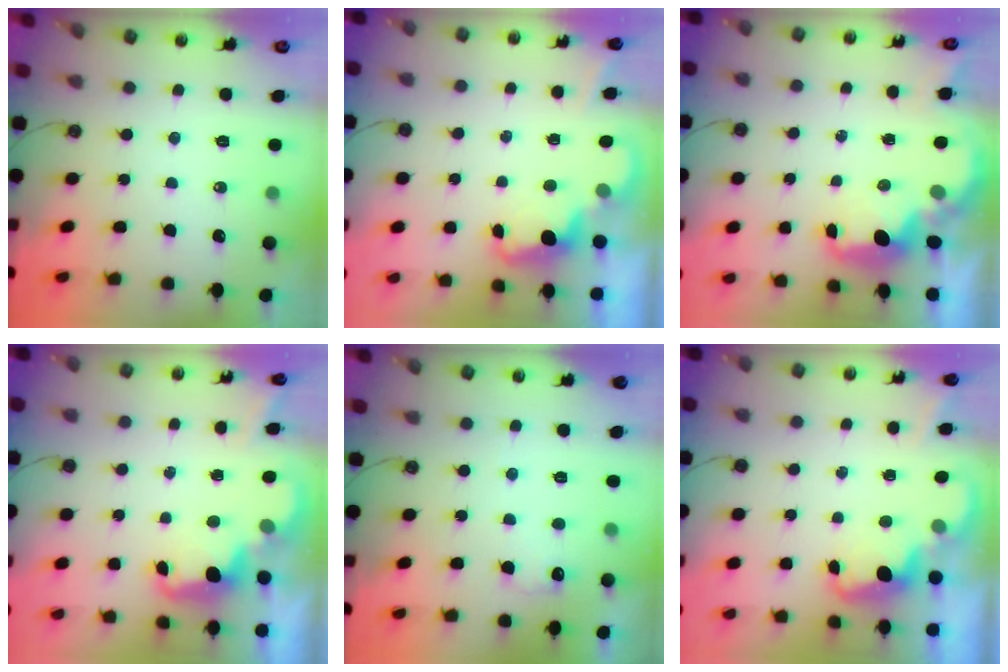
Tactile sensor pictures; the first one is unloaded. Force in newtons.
{"total": 2.4, "press": 2.4, "slide": 0.5}
{"total": 3.0, "press": 3.0, "slide": 0.4}
{"total": 2.4, "press": 2.4, "slide": 0.6}
{"total": 6.5, "press": 6.4, "slide": 0.8}
{"total": 2.2, "press": 2.1, "slide": 0.5}